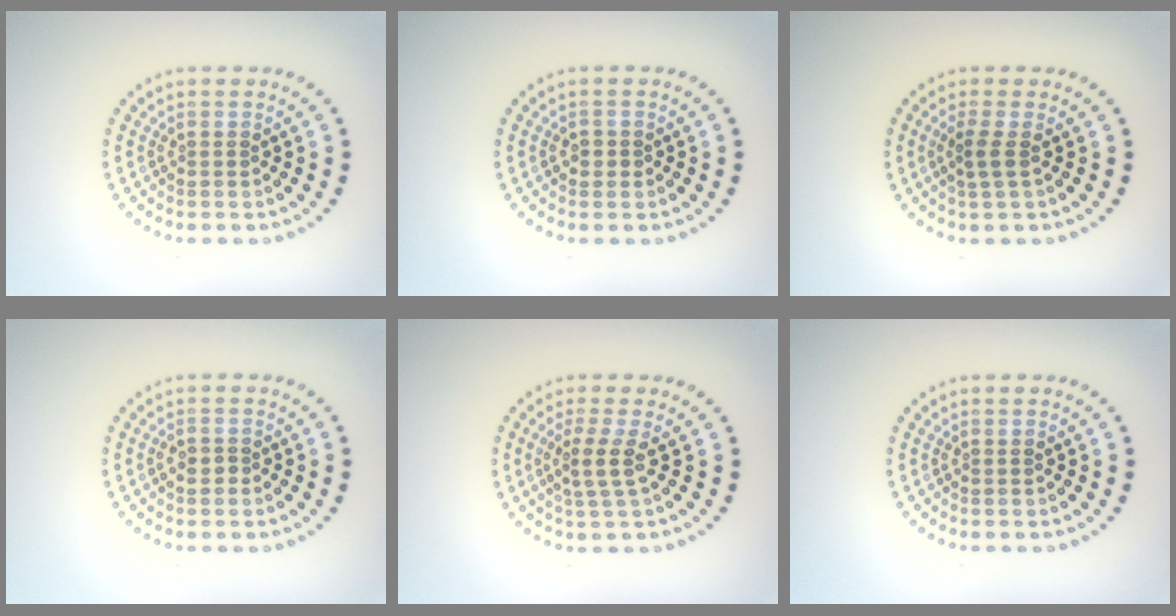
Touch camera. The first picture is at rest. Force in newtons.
{"total": 1.1, "press": 1.0, "slide": 0.5}
{"total": 1.6, "press": 1.3, "slide": 0.9}
{"total": 1.3, "press": 1.2, "slide": 0.6}
{"total": 2.3, "press": 1.8, "slide": 1.4}
{"total": 0.0}